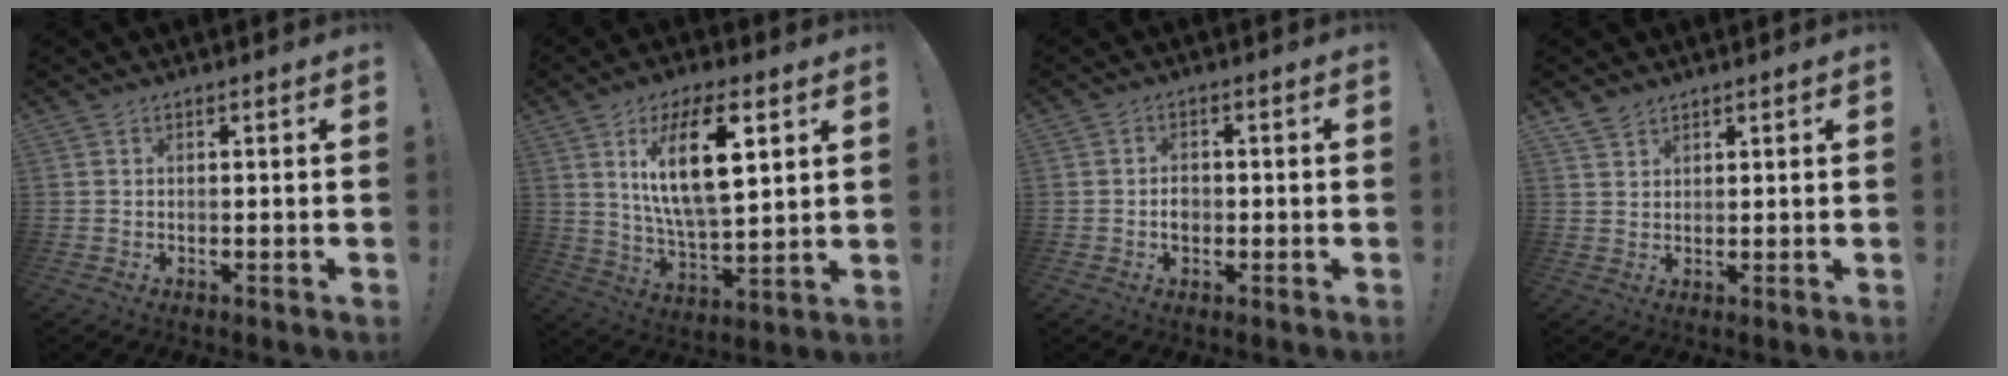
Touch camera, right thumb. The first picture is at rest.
{"total": 17.3, "force": [6.5, 6.3, 14.8], "torque": [-0.275, -0.010, 0.098]}
{"total": 2.9, "force": [-0.9, 2.1, 1.8], "torque": [-0.017, 0.002, -0.019]}
{"total": 3.0, "force": [2.6, 1.3, 0.7], "torque": [-0.017, -0.015, 0.050]}